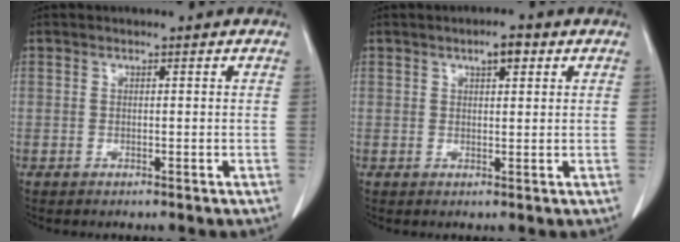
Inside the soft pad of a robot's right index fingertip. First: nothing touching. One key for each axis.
{"total": 3.4, "fx": 1.8, "fy": 1.3, "fz": 2.6, "tx": -0.045, "ty": 0.004, "tz": 0.029}